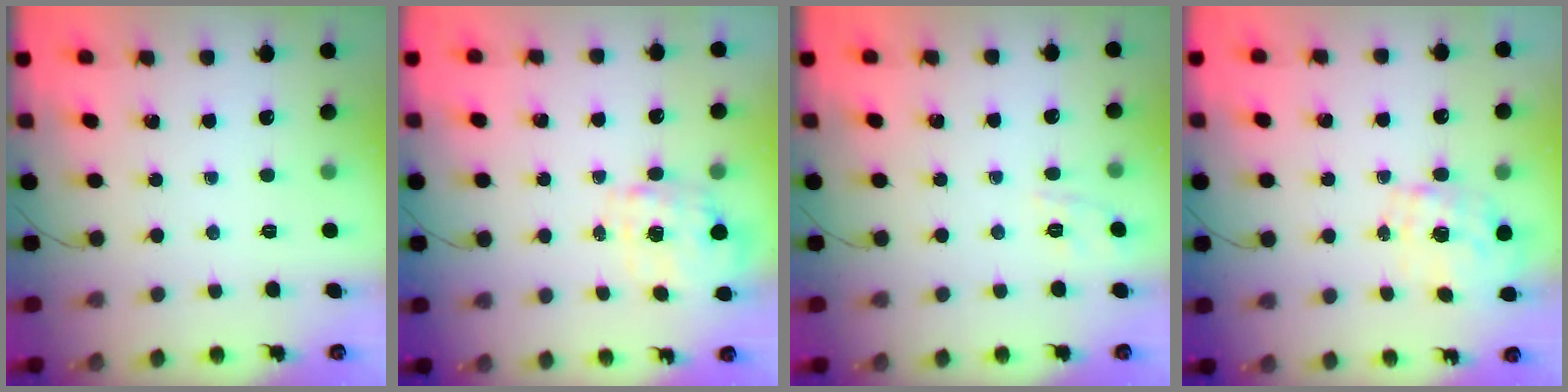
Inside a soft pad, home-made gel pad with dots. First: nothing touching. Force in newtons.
{"total": 4.0, "press": 3.9, "slide": 0.9}
{"total": 1.9, "press": 0.2, "slide": 1.9}
{"total": 1.6, "press": 1.4, "slide": 0.8}